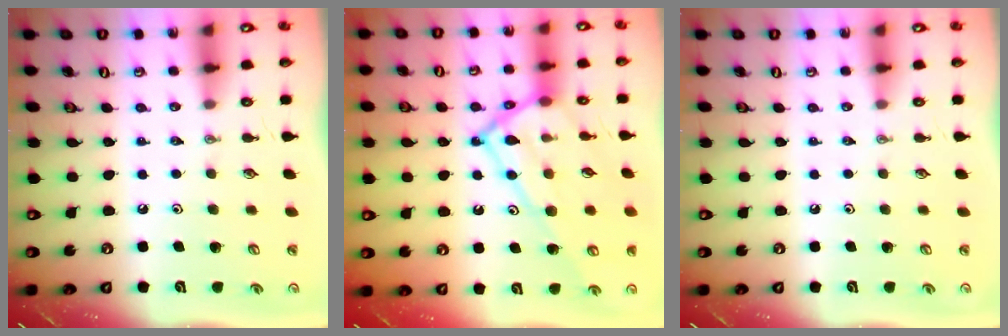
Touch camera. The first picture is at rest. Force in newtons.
{"total": 18.7, "press": 18.7, "slide": 1.4}
{"total": 0.0}